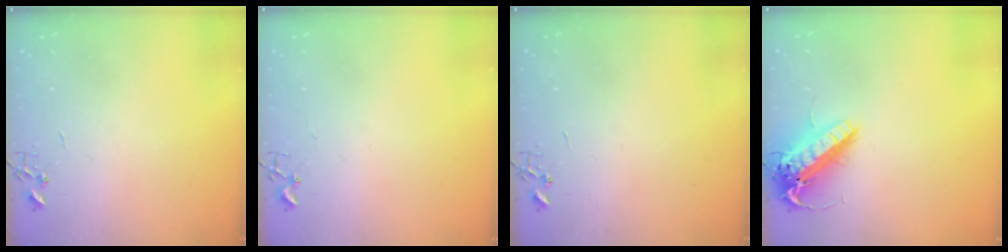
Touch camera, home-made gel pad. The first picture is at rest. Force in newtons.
{"total": 1.8, "press": 1.8, "slide": 0.2}
{"total": 0.0}
{"total": 17.8, "press": 17.5, "slide": 3.4}